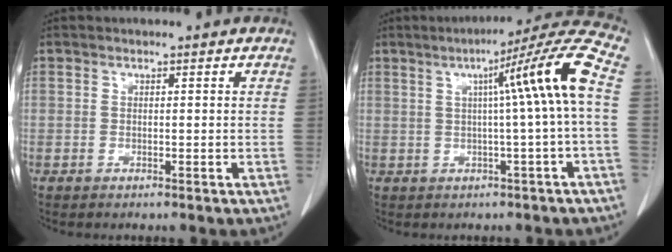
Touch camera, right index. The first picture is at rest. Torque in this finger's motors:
{"motor_torque": [1.17, 0.21, 0.39, 0.13]}